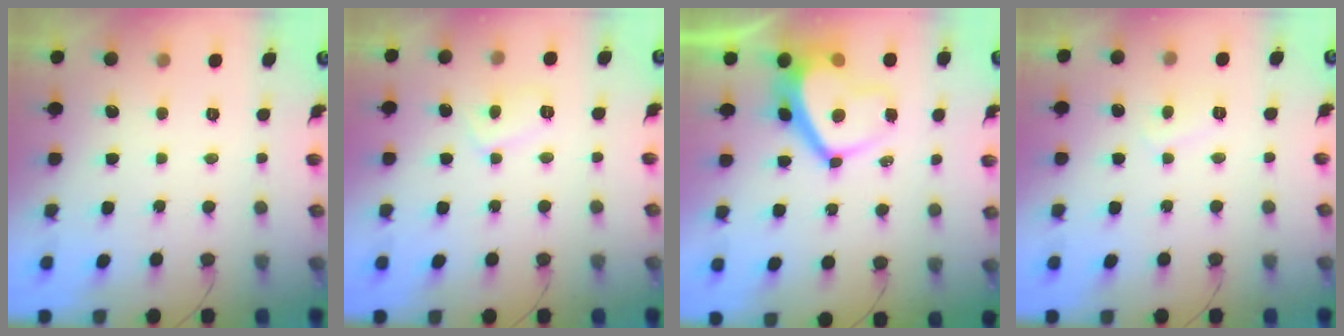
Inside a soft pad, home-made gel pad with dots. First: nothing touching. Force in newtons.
{"total": 5.2, "press": 5.2, "slide": 0.3}
{"total": 9.8, "press": 9.7, "slide": 1.2}
{"total": 3.4, "press": 3.4, "slide": 0.4}